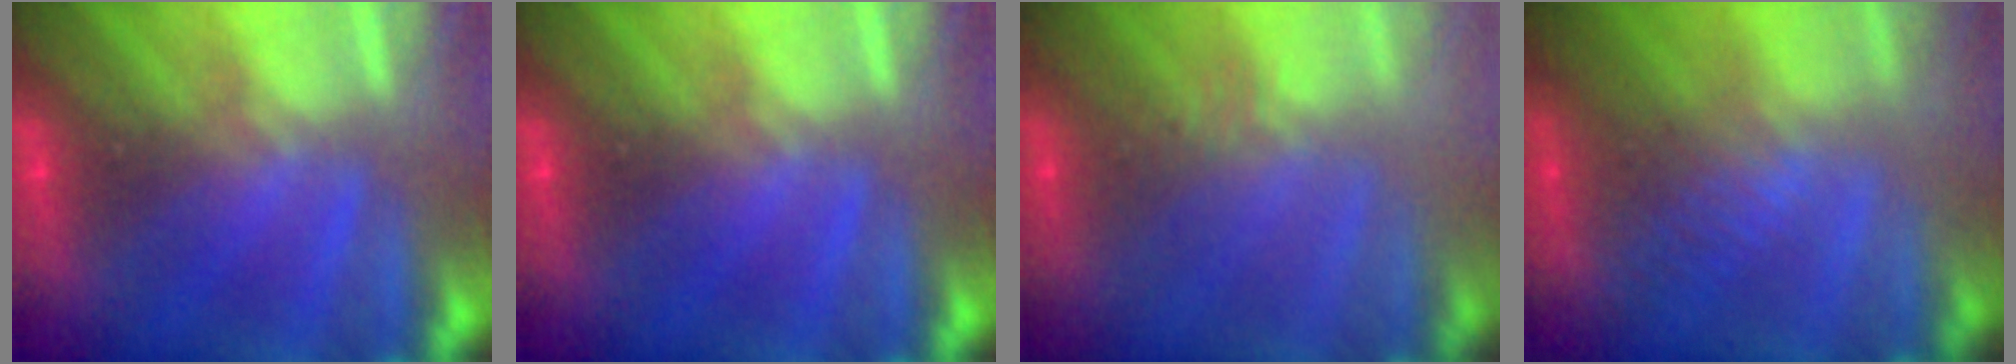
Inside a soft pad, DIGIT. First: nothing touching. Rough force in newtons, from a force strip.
{"total": 0.0}
{"total": 2.9}
{"total": 2.9}